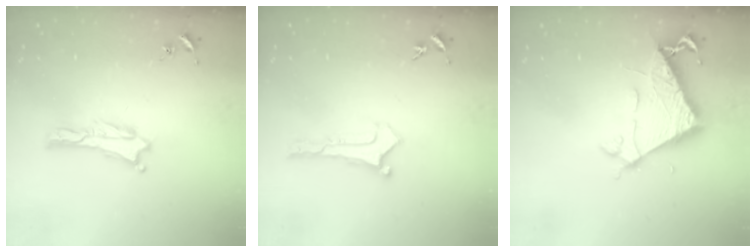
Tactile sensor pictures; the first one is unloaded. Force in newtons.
{"total": 0.0}
{"total": 7.0, "press": 6.9, "slide": 0.6}